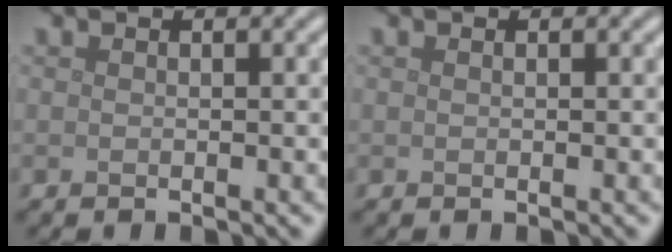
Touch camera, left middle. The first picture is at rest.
{"total": 0.0}